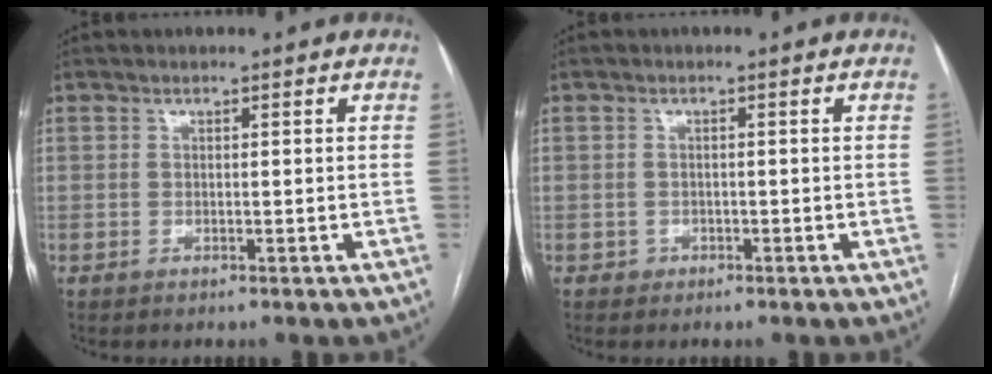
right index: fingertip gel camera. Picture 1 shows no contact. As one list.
[{"total": 1.2, "force": [-0.6, 1.0, 0.0], "torque": [0.002, 0.006, -0.011]}]